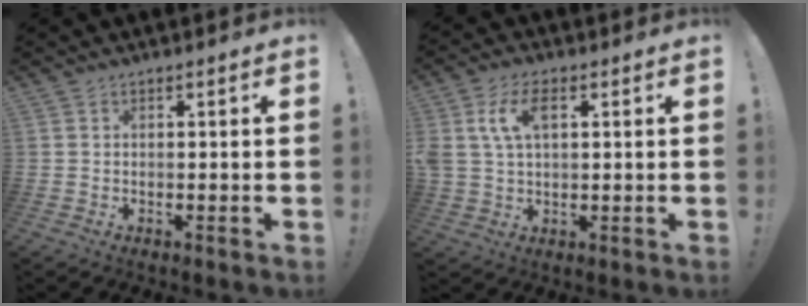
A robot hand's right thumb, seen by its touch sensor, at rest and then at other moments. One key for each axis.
{"total": 9.2, "fx": 2.7, "fy": 5.6, "fz": 6.8, "tx": -0.155, "ty": 0.003, "tz": 0.047}